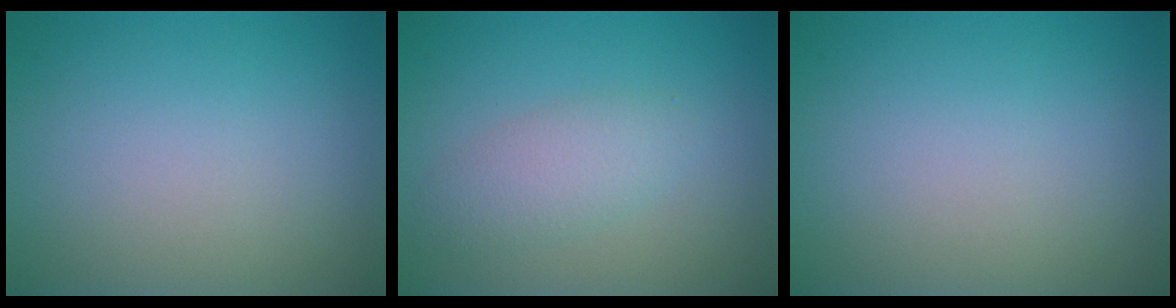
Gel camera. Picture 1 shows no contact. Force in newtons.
{"total": 2.7, "press": 2.7, "slide": 0.1}
{"total": 0.0}